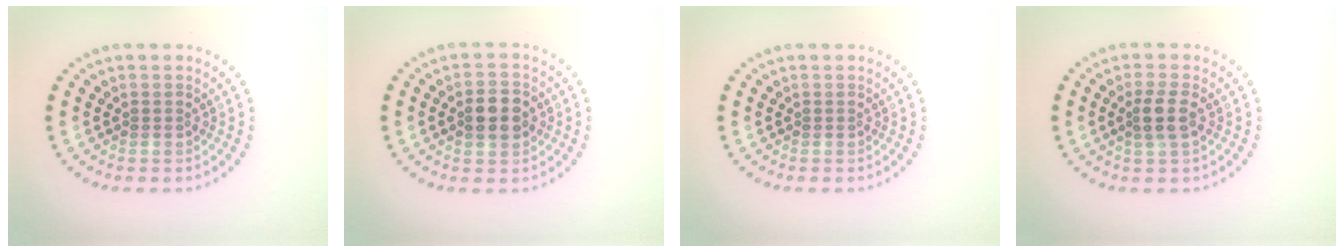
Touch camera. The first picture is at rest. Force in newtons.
{"total": 3.3, "press": 3.3, "slide": 0.1}
{"total": 0.0}
{"total": 2.2, "press": 2.0, "slide": 1.0}